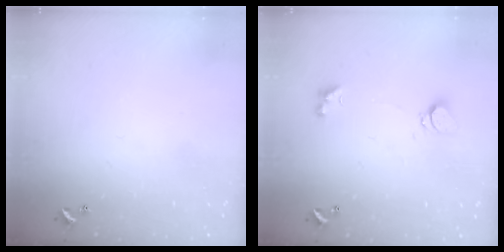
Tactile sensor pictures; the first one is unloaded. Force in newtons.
{"total": 1.3, "press": 1.2, "slide": 0.4}